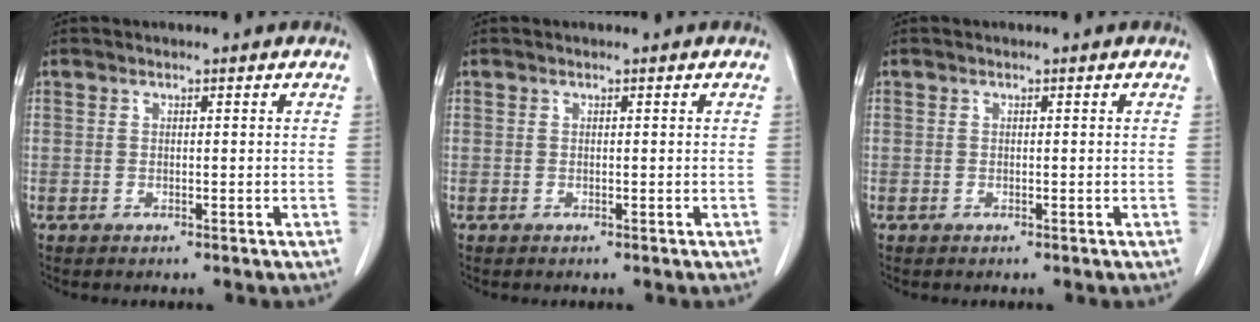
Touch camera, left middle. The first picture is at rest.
{"total": 0.0}
{"total": 0.0}